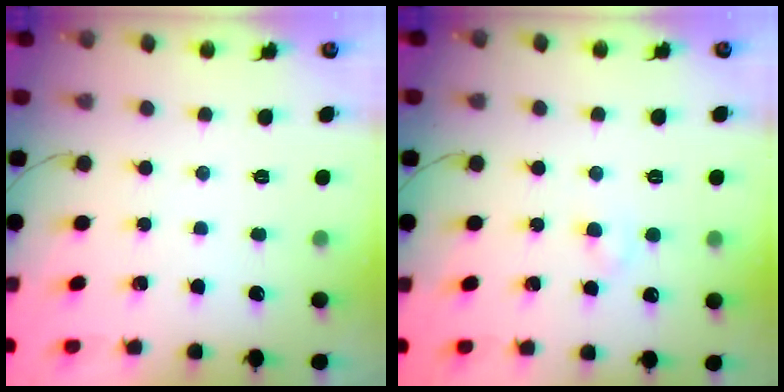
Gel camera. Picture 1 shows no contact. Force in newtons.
{"total": 1.8, "press": 1.6, "slide": 0.8}